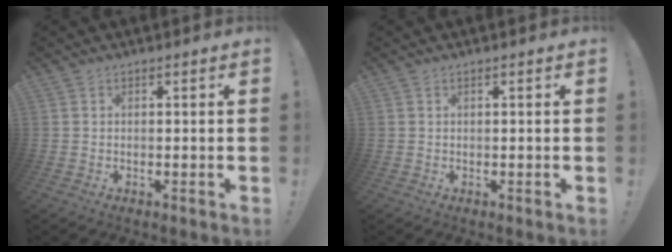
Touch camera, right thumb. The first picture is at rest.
{"total": 0.0}